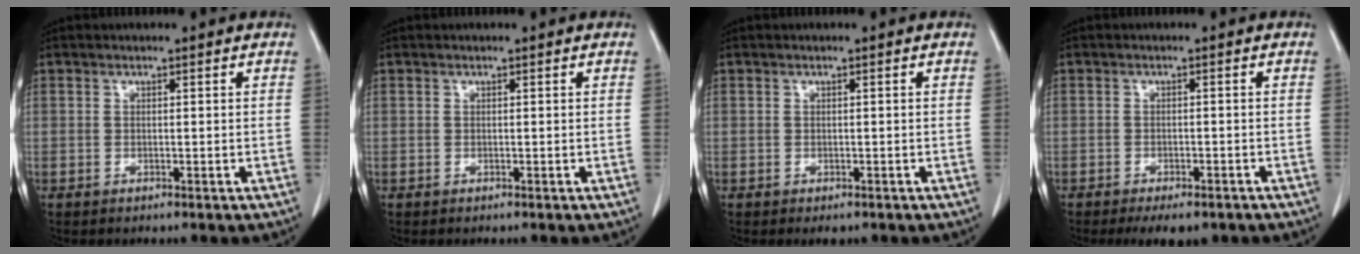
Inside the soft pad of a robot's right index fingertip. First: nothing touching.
{"total": 0.0}
{"total": 1.3, "force": [-0.9, 0.7, 0.7], "torque": [-0.007, -0.001, -0.006]}
{"total": 5.8, "force": [-4.4, 2.2, 3.1], "torque": [-0.034, -0.004, -0.058]}